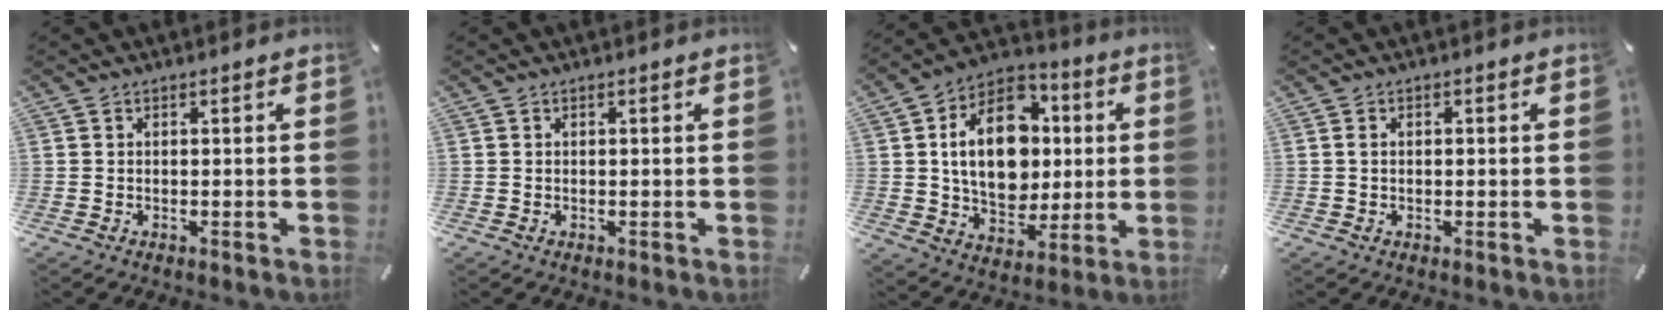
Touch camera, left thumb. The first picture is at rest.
{"total": 0.0}
{"total": 18.7, "force": [2.0, 14.1, 12.1], "torque": [-0.214, 0.005, 0.041]}
{"total": 1.3, "force": [0.1, 0.9, 1.0], "torque": [-0.023, 0.005, 0.000]}